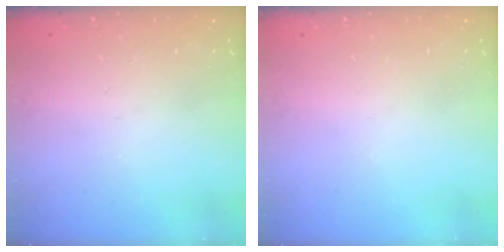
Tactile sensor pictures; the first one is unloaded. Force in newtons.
{"total": 0.0}